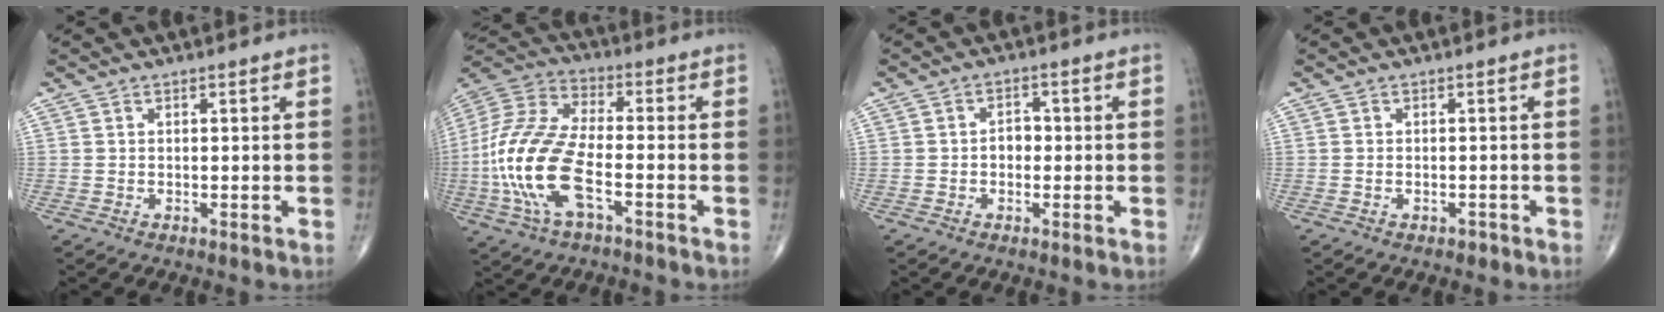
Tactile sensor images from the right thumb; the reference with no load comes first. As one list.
[{"total": 18.5, "force": [-5.1, 7.8, 16.0], "torque": [-0.357, 0.024, -0.098]}, {"total": 2.7, "force": [-0.4, 2.1, 1.8], "torque": [-0.011, 0.012, -0.013]}, {"total": 1.0, "force": [-0.6, 0.6, 0.5], "torque": [-0.009, 0.008, -0.007]}]